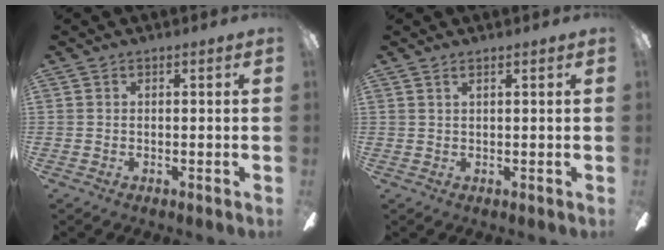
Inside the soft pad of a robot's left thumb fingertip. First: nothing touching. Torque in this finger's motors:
{"motor_torque": [0.00, -0.10, 0.12, 0.00, -0.05]}